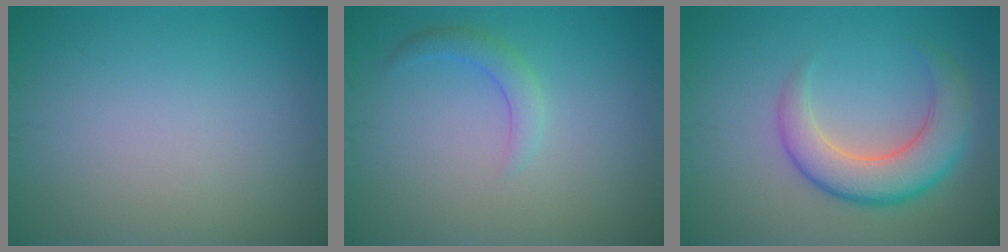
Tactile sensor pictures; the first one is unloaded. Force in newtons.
{"total": 1.7, "press": 1.7, "slide": 0.1}
{"total": 5.5, "press": 5.5, "slide": 0.5}